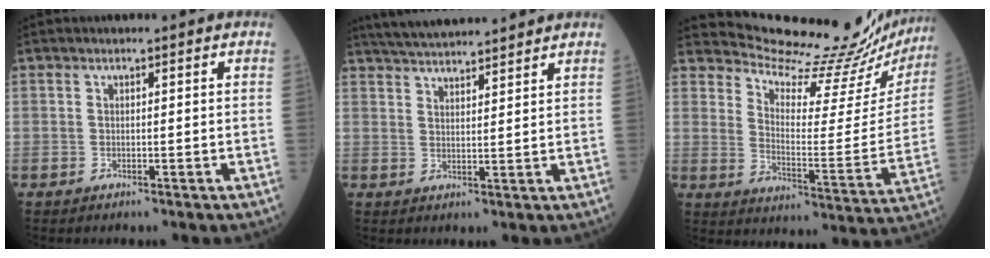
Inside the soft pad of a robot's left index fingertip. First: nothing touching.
{"total": 11.2, "force": [10.4, 0.8, 4.0], "torque": [-0.075, 0.027, 0.161]}
{"total": 20.9, "force": [20.6, 1.1, 3.4], "torque": [-0.062, -0.107, 0.262]}